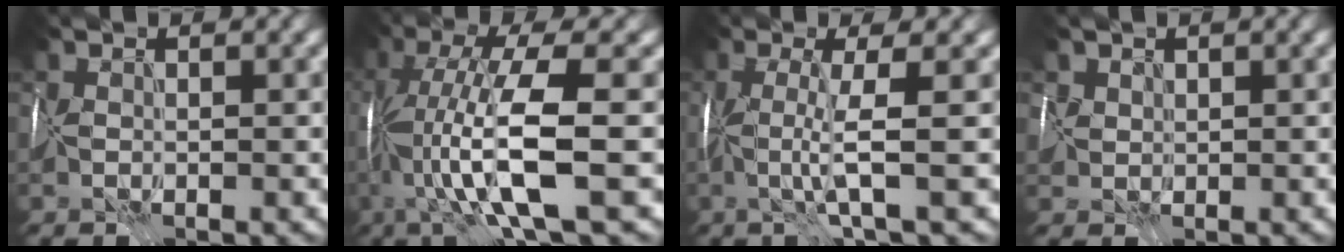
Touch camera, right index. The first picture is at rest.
{"total": 8.8, "force": [-2.1, 1.1, 8.5], "torque": [-0.146, -0.004, -0.040]}
{"total": 2.5, "force": [-0.4, -1.1, 2.2], "torque": [-0.034, -0.013, -0.013]}
{"total": 1.0, "force": [0.7, 0.5, -0.4], "torque": [0.018, -0.001, 0.015]}